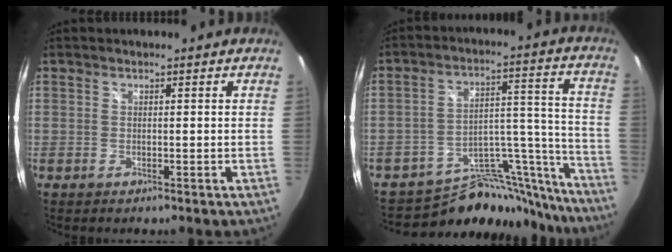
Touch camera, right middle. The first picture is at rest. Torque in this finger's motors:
{"motor_torque": [-0.61, -0.97, -0.03, -0.03]}